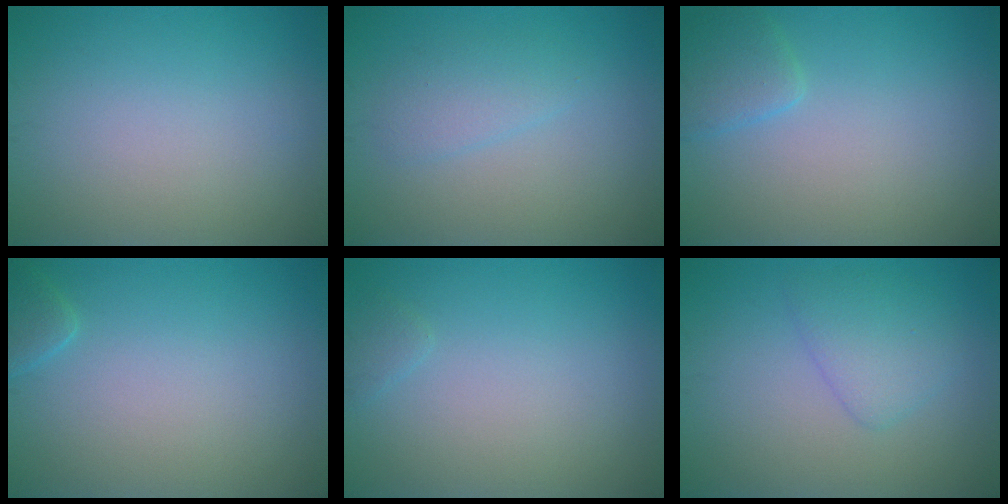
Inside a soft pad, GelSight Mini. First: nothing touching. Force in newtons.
{"total": 2.0, "press": 2.0, "slide": 0.1}
{"total": 2.0, "press": 2.0, "slide": 0.1}
{"total": 1.3, "press": 1.3, "slide": 0.1}
{"total": 0.6, "press": 0.6, "slide": 0.1}
{"total": 2.7, "press": 2.7, "slide": 0.1}